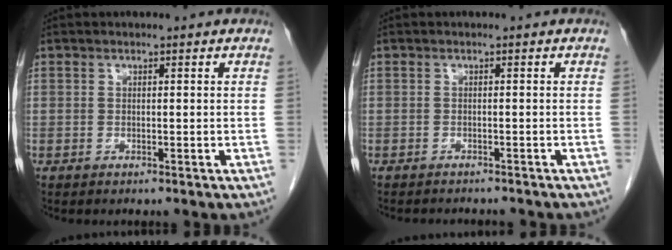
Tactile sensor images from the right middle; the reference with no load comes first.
{"total": 4.6, "force": [-4.3, 1.0, 1.3], "torque": [-0.013, -0.003, -0.054]}